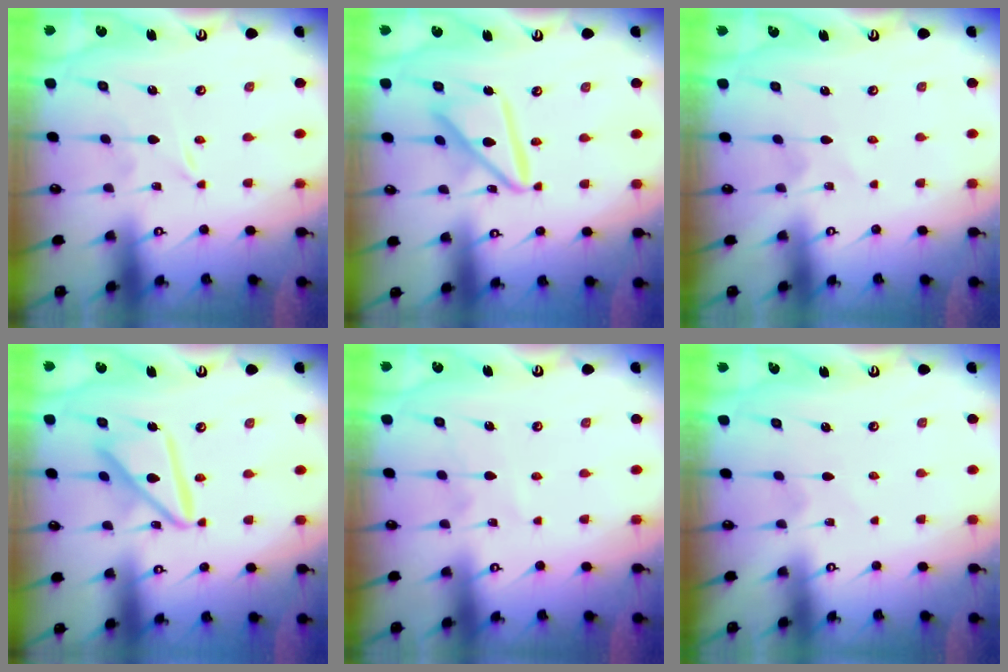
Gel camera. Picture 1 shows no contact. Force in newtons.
{"total": 15.5, "press": 15.4, "slide": 1.6}
{"total": 1.8, "press": 1.8, "slide": 0.2}
{"total": 15.5, "press": 15.4, "slide": 1.6}
{"total": 3.5, "press": 3.4, "slide": 0.3}
{"total": 2.2, "press": 2.2, "slide": 0.3}